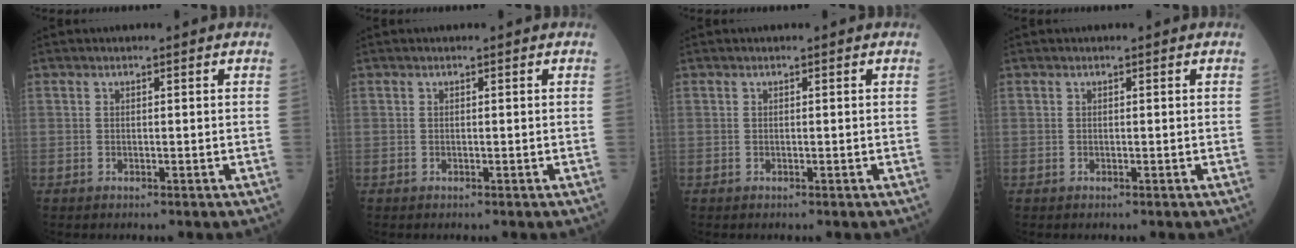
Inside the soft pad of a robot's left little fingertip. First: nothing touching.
{"total": 0.0}
{"total": 0.0}
{"total": 0.0}